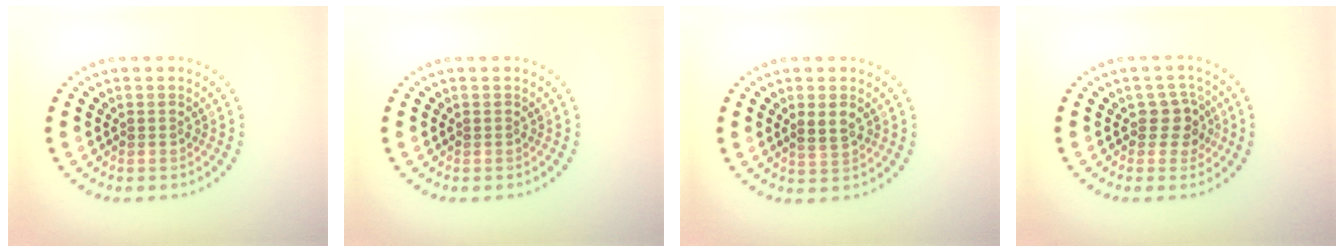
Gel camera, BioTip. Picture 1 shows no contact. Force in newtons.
{"total": 0.0}
{"total": 1.7, "press": 1.7, "slide": 0.3}
{"total": 2.4, "press": 2.1, "slide": 1.1}